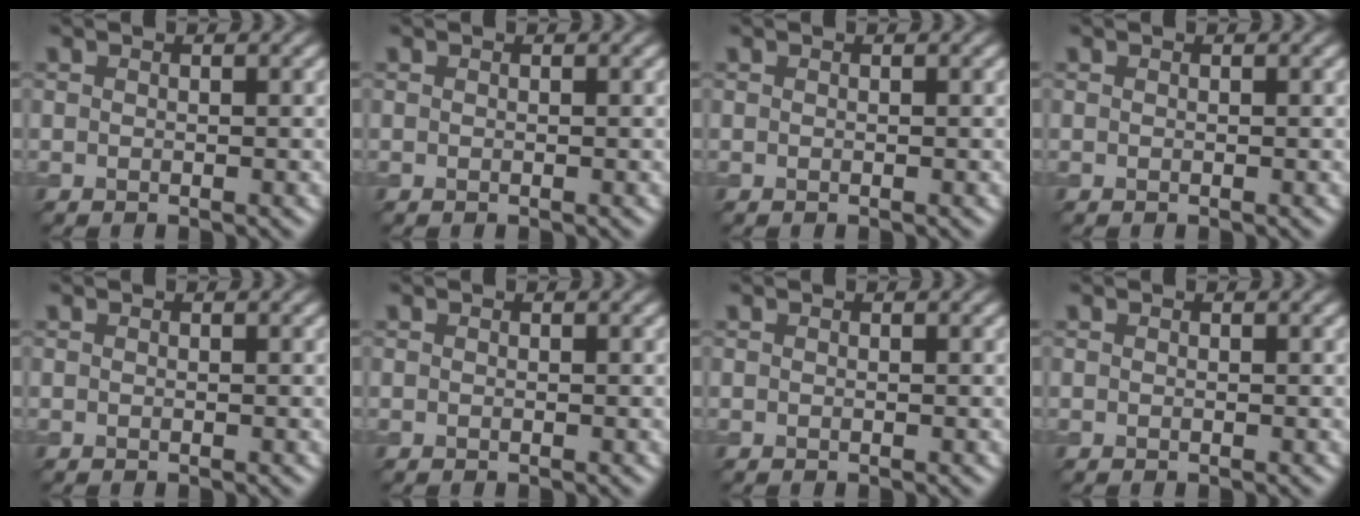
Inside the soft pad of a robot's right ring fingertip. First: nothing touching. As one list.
[{"total": 0.0}, {"total": 0.0}, {"total": 0.0}, {"total": 0.0}, {"total": 0.0}, {"total": 0.0}, {"total": 0.0}]